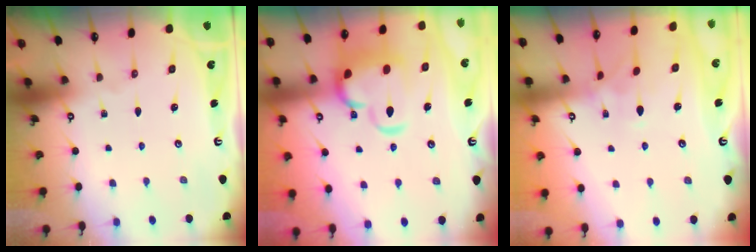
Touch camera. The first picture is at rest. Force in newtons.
{"total": 8.4, "press": 8.2, "slide": 1.8}
{"total": 1.7, "press": 1.4, "slide": 1.0}